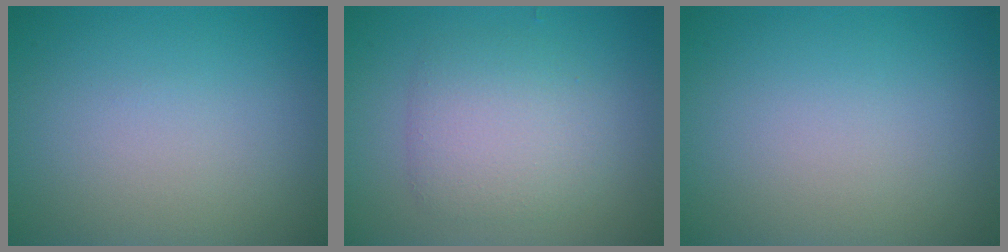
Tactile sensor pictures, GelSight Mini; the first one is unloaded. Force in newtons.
{"total": 3.7, "press": 3.7, "slide": 0.1}
{"total": 0.0}